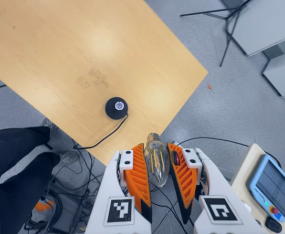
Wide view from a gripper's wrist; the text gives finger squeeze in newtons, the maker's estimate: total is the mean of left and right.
{"total": 12.4, "left": 12.4, "right": 12.5}